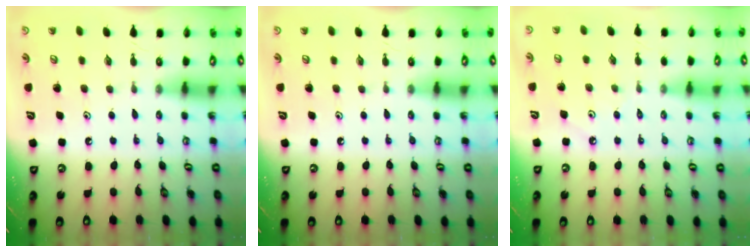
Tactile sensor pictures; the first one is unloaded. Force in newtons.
{"total": 0.0}
{"total": 2.1, "press": 2.1, "slide": 0.4}